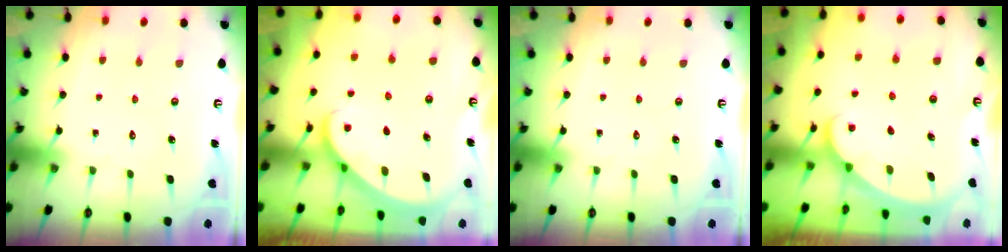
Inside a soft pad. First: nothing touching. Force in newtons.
{"total": 2.7, "press": 2.7, "slide": 0.2}
{"total": 0.0}
{"total": 1.9, "press": 1.9, "slide": 0.1}